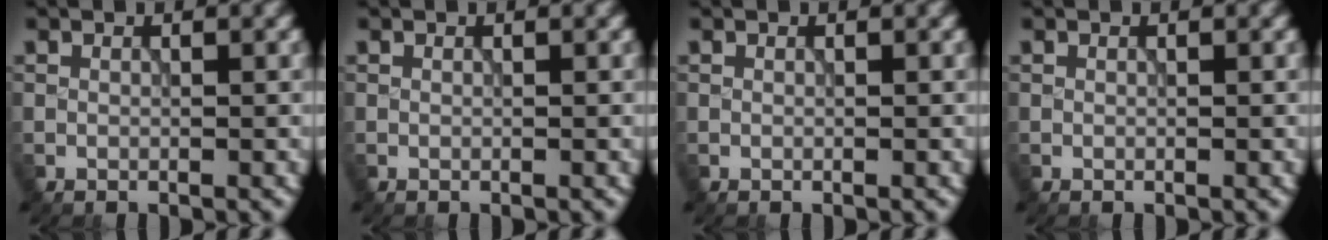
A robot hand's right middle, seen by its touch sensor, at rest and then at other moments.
{"total": 0.0}
{"total": 0.0}
{"total": 0.0}